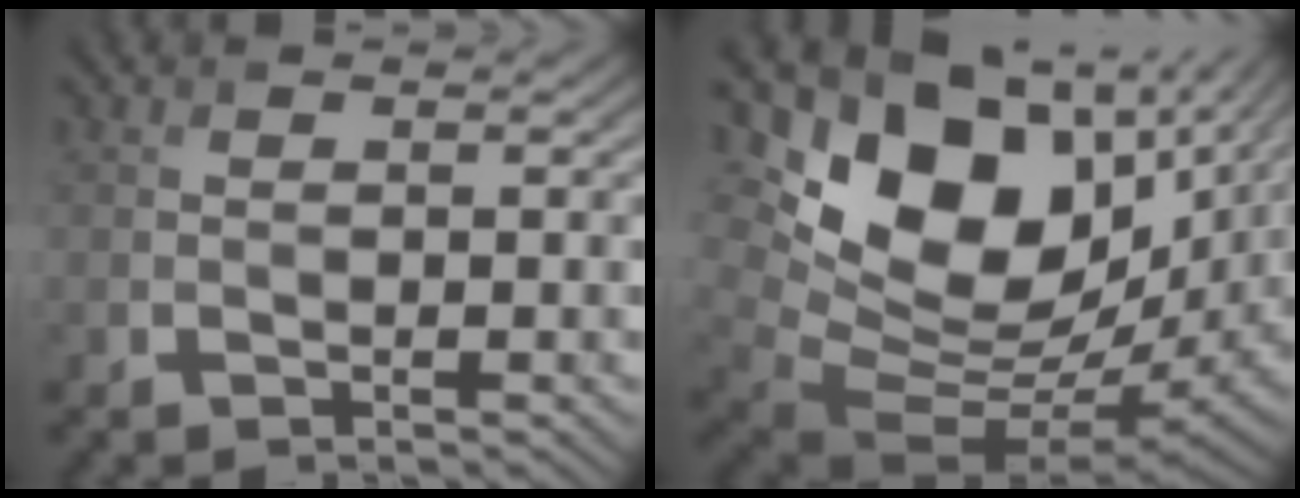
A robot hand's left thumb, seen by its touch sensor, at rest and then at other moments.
{"total": 19.2, "force": [4.8, 12.3, 14.0], "torque": [-0.262, -0.038, 0.124]}